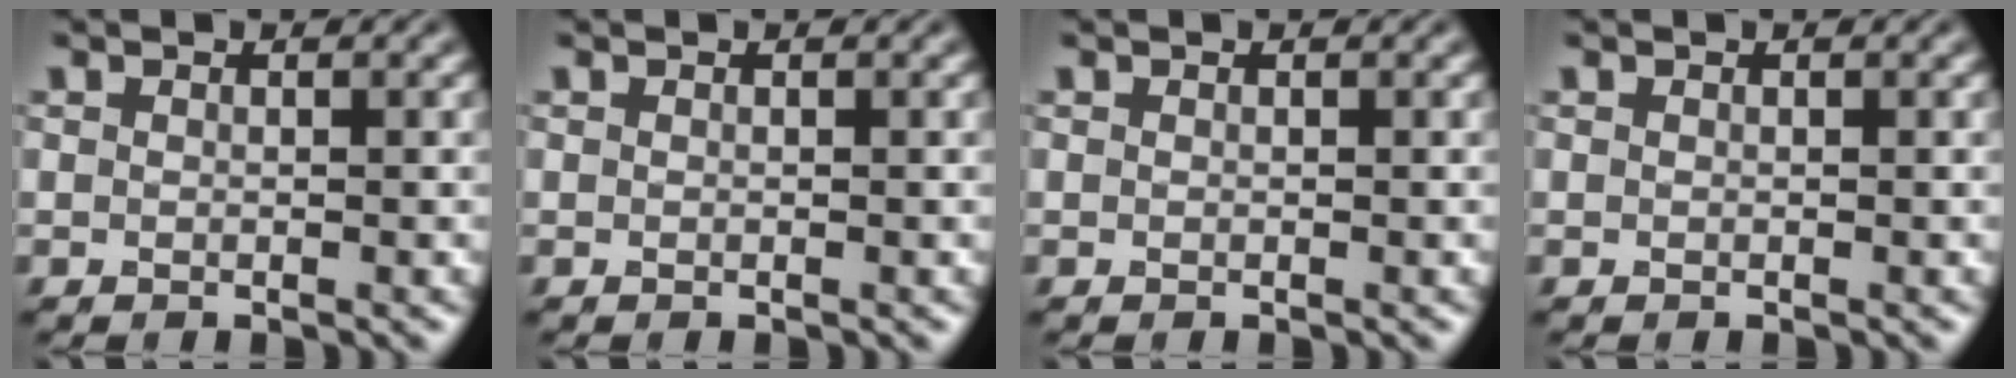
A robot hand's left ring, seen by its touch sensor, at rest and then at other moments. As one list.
[{"total": 0.0}, {"total": 0.0}, {"total": 0.0}]